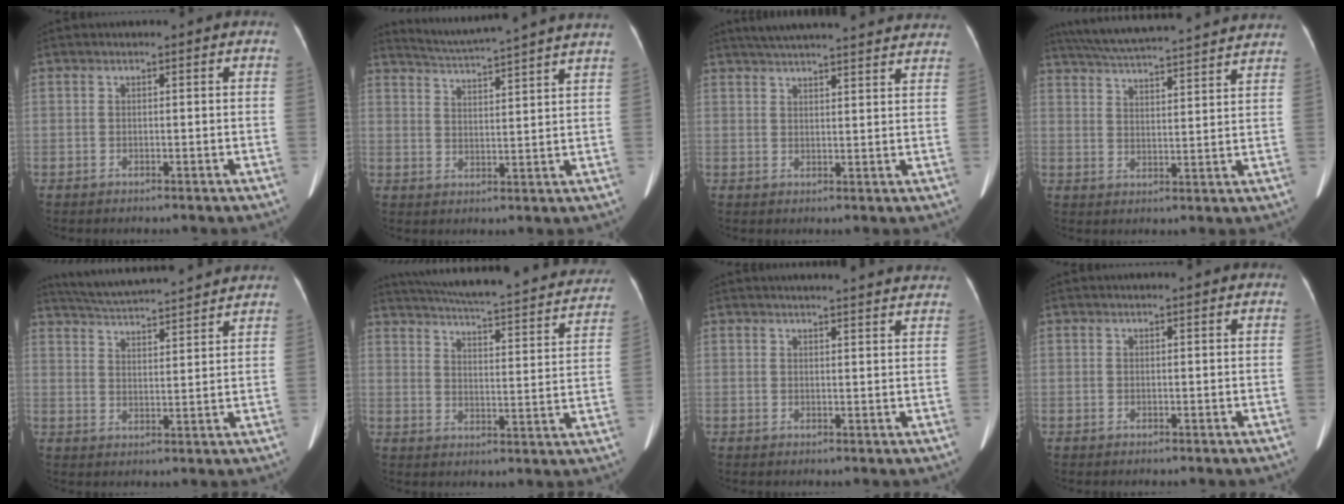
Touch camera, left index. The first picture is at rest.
{"total": 15.4, "force": [14.2, -1.5, 5.8], "torque": [-0.108, -0.014, 0.191]}
{"total": 22.1, "force": [20.2, 2.4, 8.6], "torque": [-0.133, 0.021, 0.259]}
{"total": 23.5, "force": [21.5, 1.6, 9.4], "torque": [-0.162, 0.017, 0.293]}
{"total": 17.1, "force": [15.7, 1.4, 6.4], "torque": [-0.111, 0.035, 0.230]}
{"total": 27.6, "force": [24.6, 4.3, 11.8], "torque": [-0.193, -0.041, 0.303]}
{"total": 14.0, "force": [13.3, 1.0, 4.3], "torque": [-0.049, -0.002, 0.146]}
{"total": 1.8, "force": [1.7, 0.1, 0.6], "torque": [-0.009, 0.013, 0.020]}